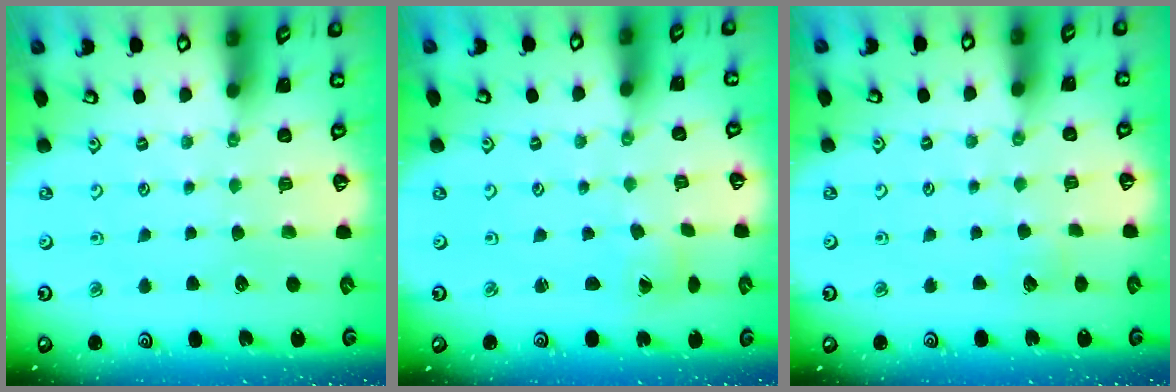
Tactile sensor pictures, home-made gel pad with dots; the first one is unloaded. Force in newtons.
{"total": 0.7, "press": 0.7, "slide": 0.1}
{"total": 2.9, "press": 2.9, "slide": 0.3}